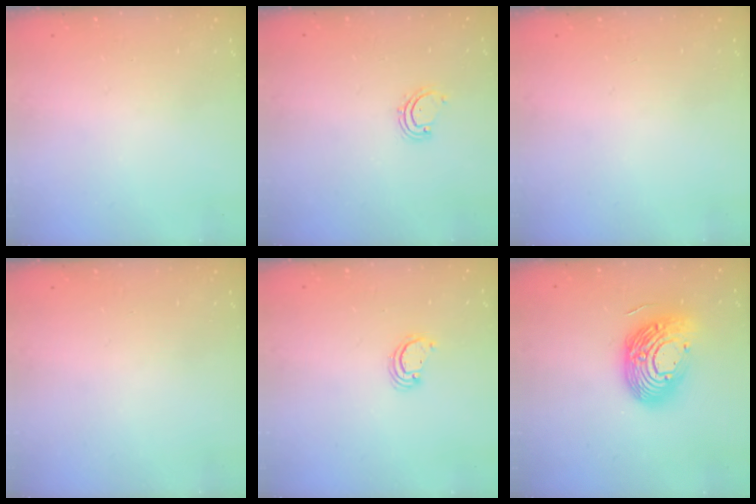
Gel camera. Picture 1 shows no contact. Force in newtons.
{"total": 2.6, "press": 2.6, "slide": 0.3}
{"total": 0.0}
{"total": 0.0}
{"total": 2.6, "press": 2.6, "slide": 0.2}
{"total": 17.9, "press": 17.9, "slide": 1.2}